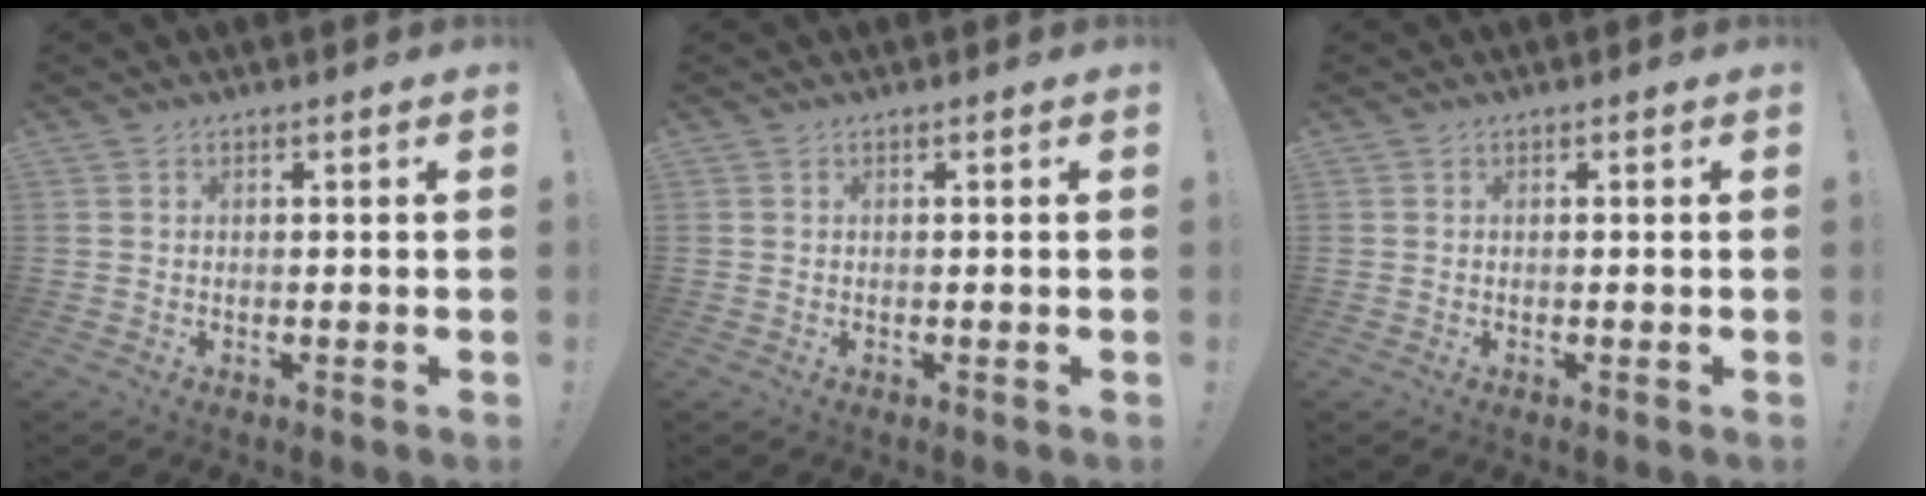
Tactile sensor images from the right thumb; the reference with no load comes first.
{"total": 0.0}
{"total": 0.0}